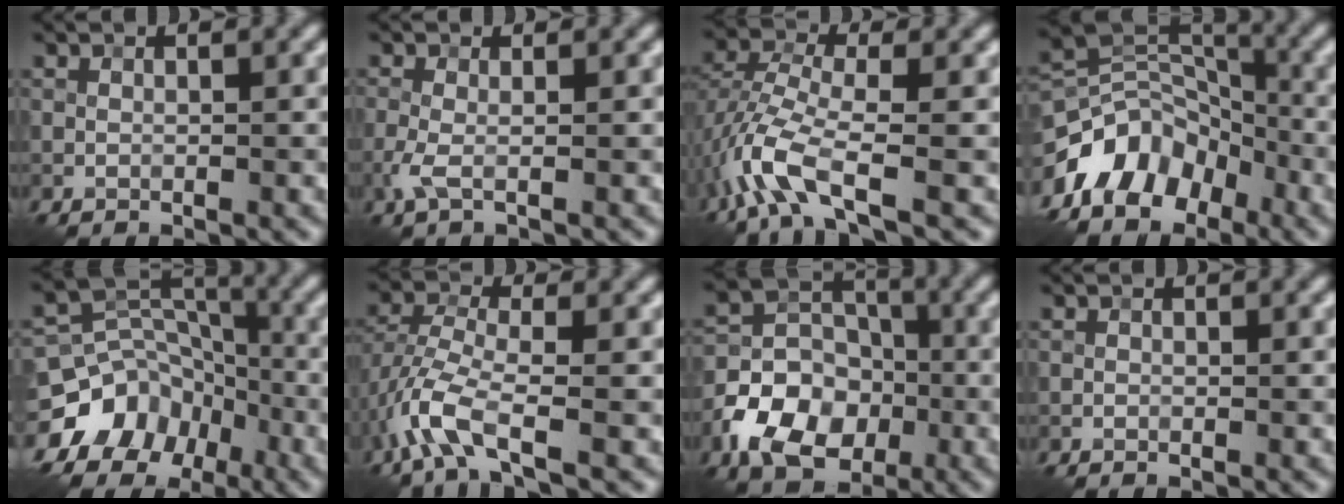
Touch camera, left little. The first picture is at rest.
{"total": 1.9, "force": [-0.5, 0.4, 1.8], "torque": [-0.046, -0.003, -0.015]}
{"total": 6.6, "force": [-3.2, 2.4, 5.3], "torque": [-0.128, 0.000, -0.076]}
{"total": 8.0, "force": [-4.9, 5.1, 3.8], "torque": [-0.054, 0.003, -0.104]}
{"total": 13.0, "force": [-7.5, 9.9, 3.8], "torque": [-0.083, -0.019, -0.124]}
{"total": 5.5, "force": [-2.8, 1.9, 4.4], "torque": [-0.104, -0.004, -0.070]}
{"total": 8.7, "force": [-3.7, 6.1, 4.9], "torque": [-0.082, -0.001, -0.078]}
{"total": 0.0}